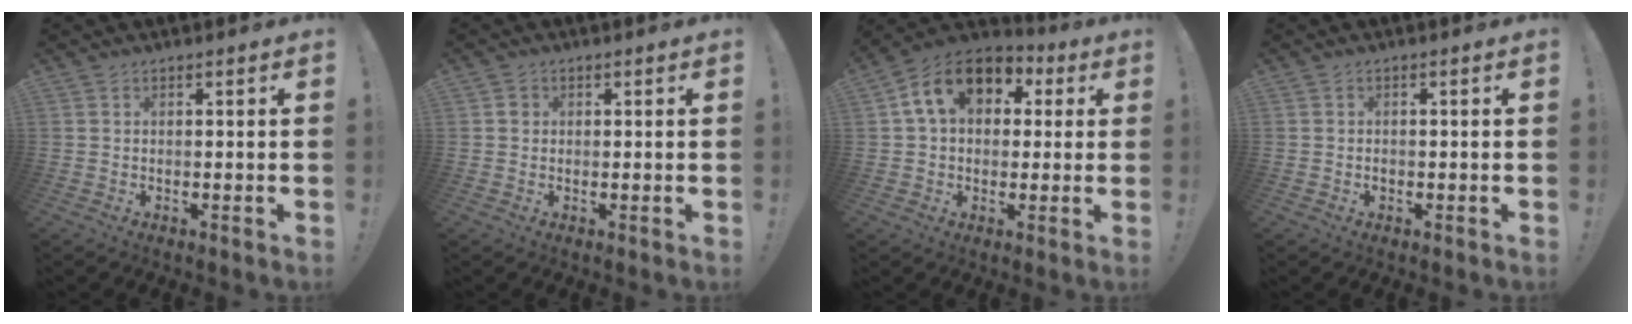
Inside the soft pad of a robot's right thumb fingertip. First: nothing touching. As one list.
[{"total": 1.4, "force": [0.1, 1.3, 0.5], "torque": [-0.002, 0.002, 0.001]}, {"total": 14.8, "force": [4.8, 10.4, 9.5], "torque": [-0.150, 0.006, 0.090]}, {"total": 0.8, "force": [-0.5, 0.6, 0.3], "torque": [-0.006, 0.002, -0.009]}]